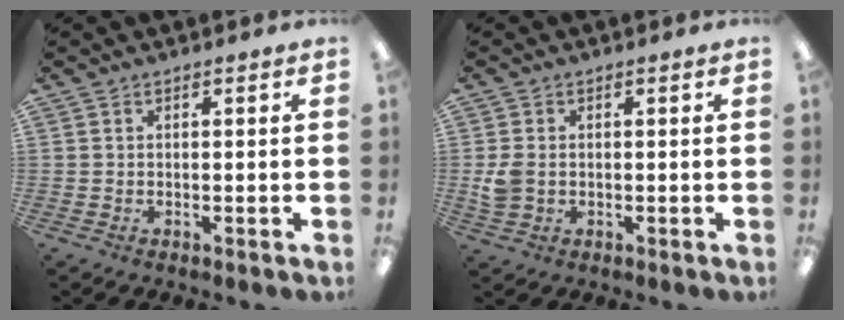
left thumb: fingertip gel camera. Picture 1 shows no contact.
{"total": 3.9, "force": [-0.1, 3.1, 2.4], "torque": [-0.042, 0.002, -0.003]}